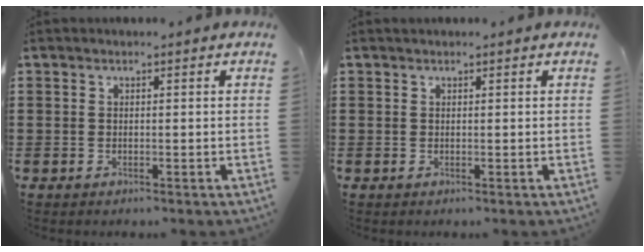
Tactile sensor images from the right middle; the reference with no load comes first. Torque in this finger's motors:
{"motor_torque": [0.00, 0.00, 0.00, 0.00]}